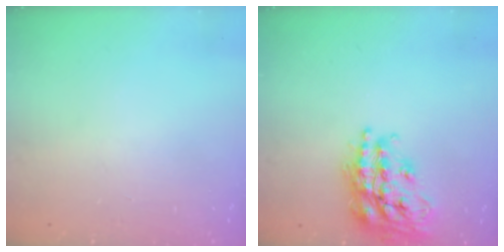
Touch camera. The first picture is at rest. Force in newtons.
{"total": 20.7, "press": 20.6, "slide": 1.6}